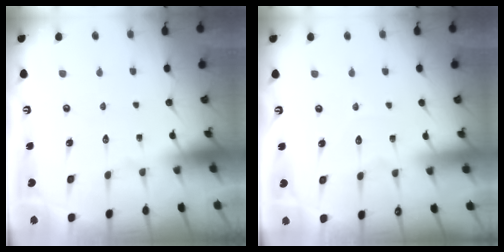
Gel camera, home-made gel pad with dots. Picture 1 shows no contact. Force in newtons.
{"total": 2.9, "press": 2.9, "slide": 0.2}